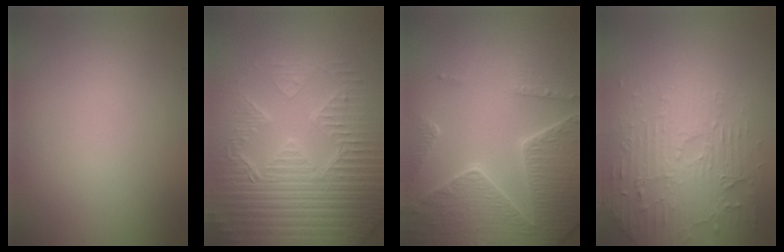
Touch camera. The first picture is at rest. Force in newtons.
{"total": 7.3, "press": 5.8, "slide": 4.4}
{"total": 8.1, "press": 6.1, "slide": 5.3}
{"total": 4.5, "press": 3.7, "slide": 2.6}